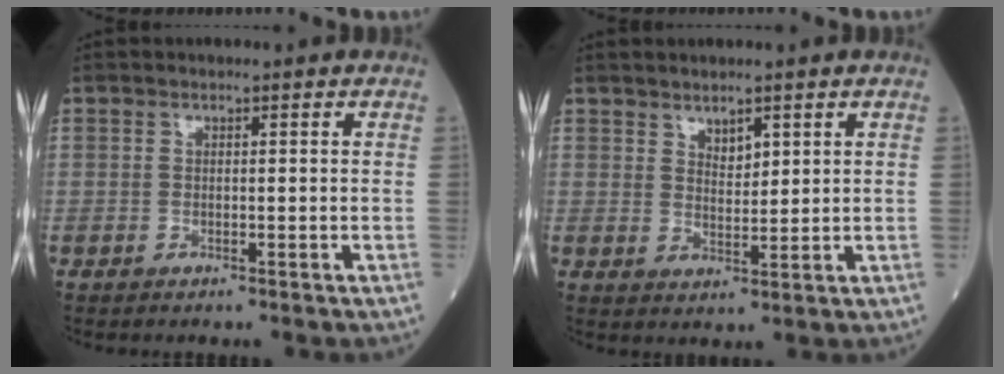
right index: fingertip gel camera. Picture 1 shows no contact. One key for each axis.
{"total": 2.7, "fx": 1.8, "fy": 1.2, "fz": 1.7, "tx": -0.031, "ty": -0.001, "tz": 0.038}